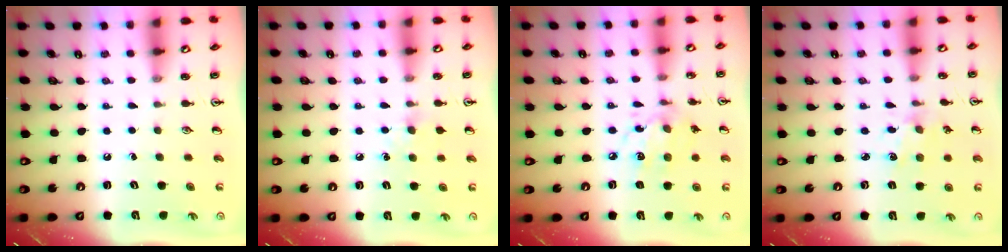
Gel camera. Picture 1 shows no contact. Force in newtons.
{"total": 5.9, "press": 5.8, "slide": 1.0}
{"total": 9.1, "press": 9.1, "slide": 0.6}
{"total": 2.1, "press": 2.1, "slide": 0.4}